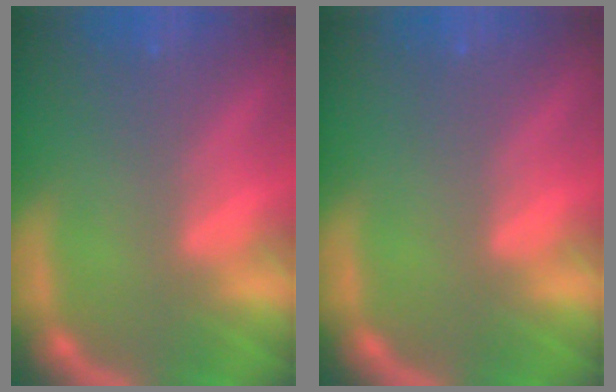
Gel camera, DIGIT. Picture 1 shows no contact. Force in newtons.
{"total": 0.0}